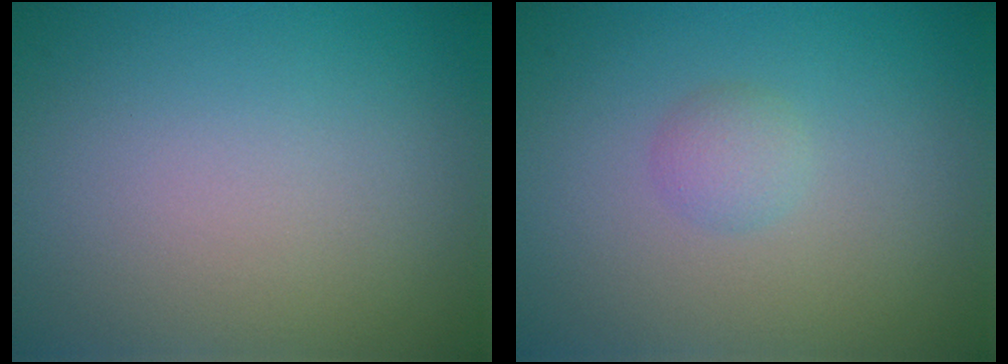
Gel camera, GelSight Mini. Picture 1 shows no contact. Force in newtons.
{"total": 1.4, "press": 1.4, "slide": 0.0}